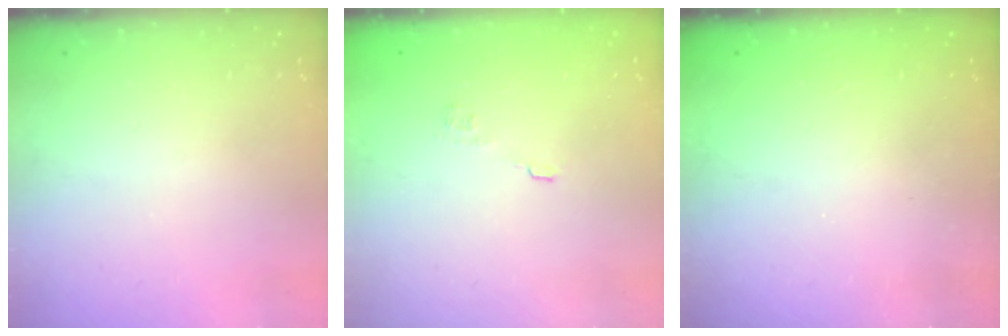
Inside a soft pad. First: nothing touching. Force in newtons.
{"total": 6.5, "press": 6.4, "slide": 1.1}
{"total": 2.3, "press": 2.2, "slide": 0.8}